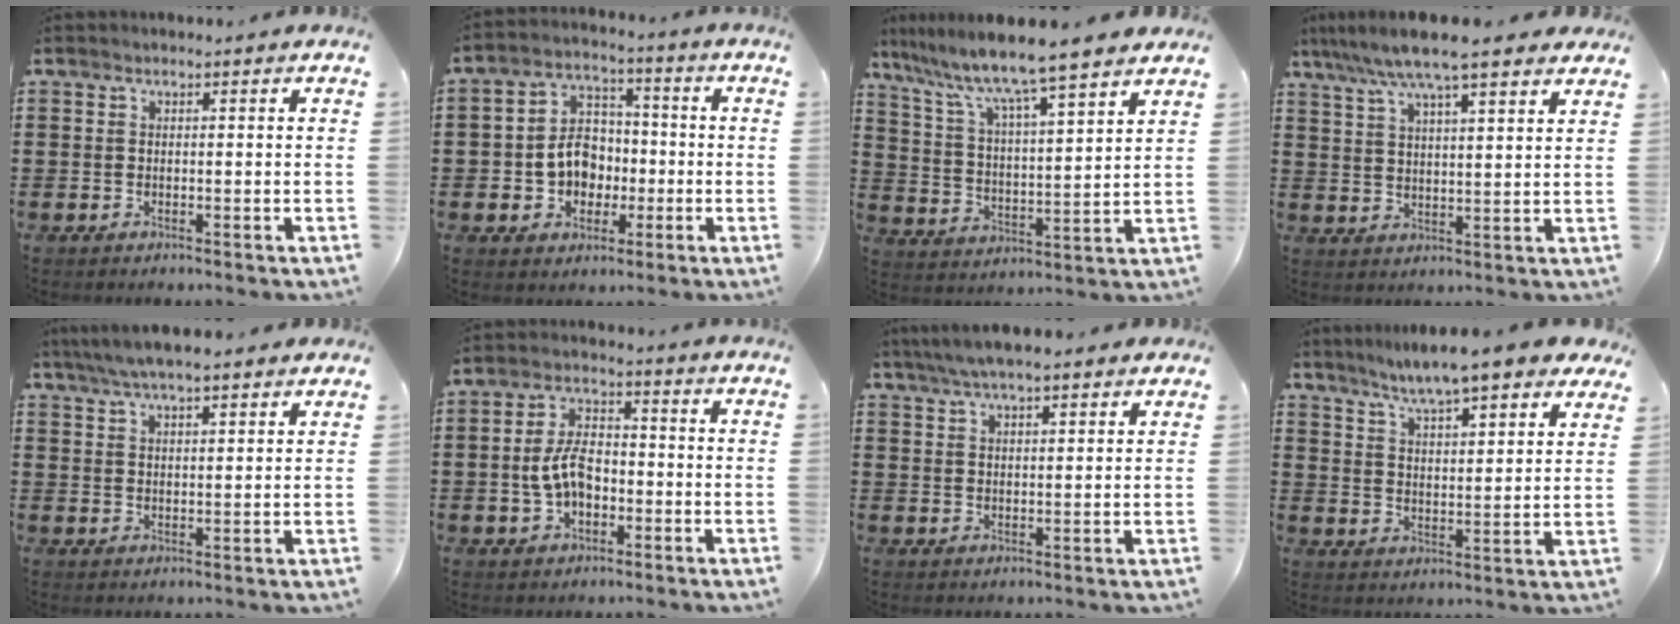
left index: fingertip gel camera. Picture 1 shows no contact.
{"total": 7.2, "force": [-1.2, 6.2, 3.4], "torque": [-0.077, 0.017, -0.025]}
{"total": 8.2, "force": [7.4, -0.2, 3.6], "torque": [-0.101, -0.051, 0.121]}
{"total": 7.9, "force": [6.4, 0.9, 4.5], "torque": [-0.106, -0.014, 0.112]}
{"total": 5.0, "force": [4.3, 0.7, 2.6], "torque": [-0.060, -0.004, 0.076]}
{"total": 6.6, "force": [-1.2, 3.9, 5.2], "torque": [-0.122, 0.005, -0.030]}
{"total": 4.9, "force": [4.1, 0.9, 2.6], "torque": [-0.059, 0.000, 0.074]}
{"total": 7.2, "force": [6.4, 0.2, 3.2], "torque": [-0.081, -0.031, 0.107]}